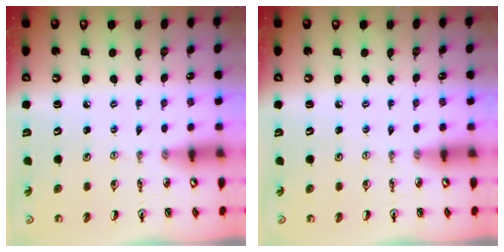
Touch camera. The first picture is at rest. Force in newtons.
{"total": 0.0}